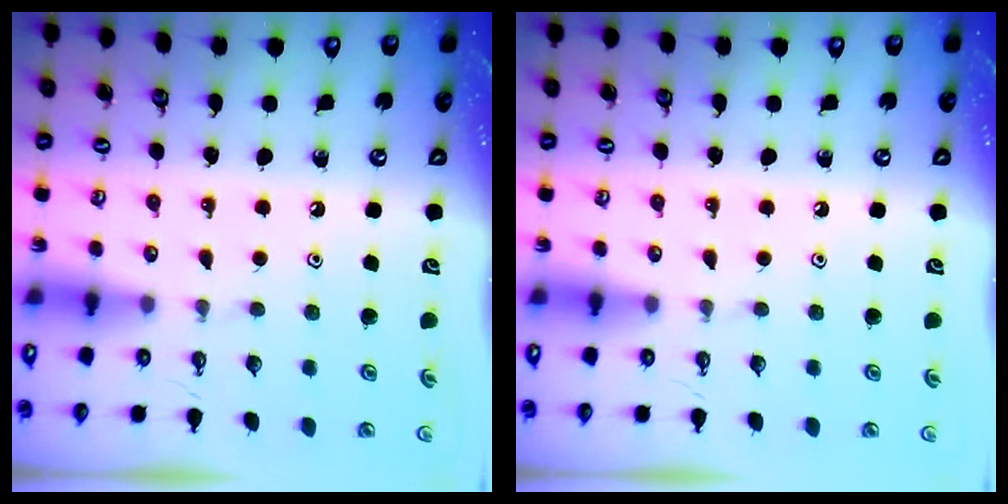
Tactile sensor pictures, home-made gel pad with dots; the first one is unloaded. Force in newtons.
{"total": 0.0}